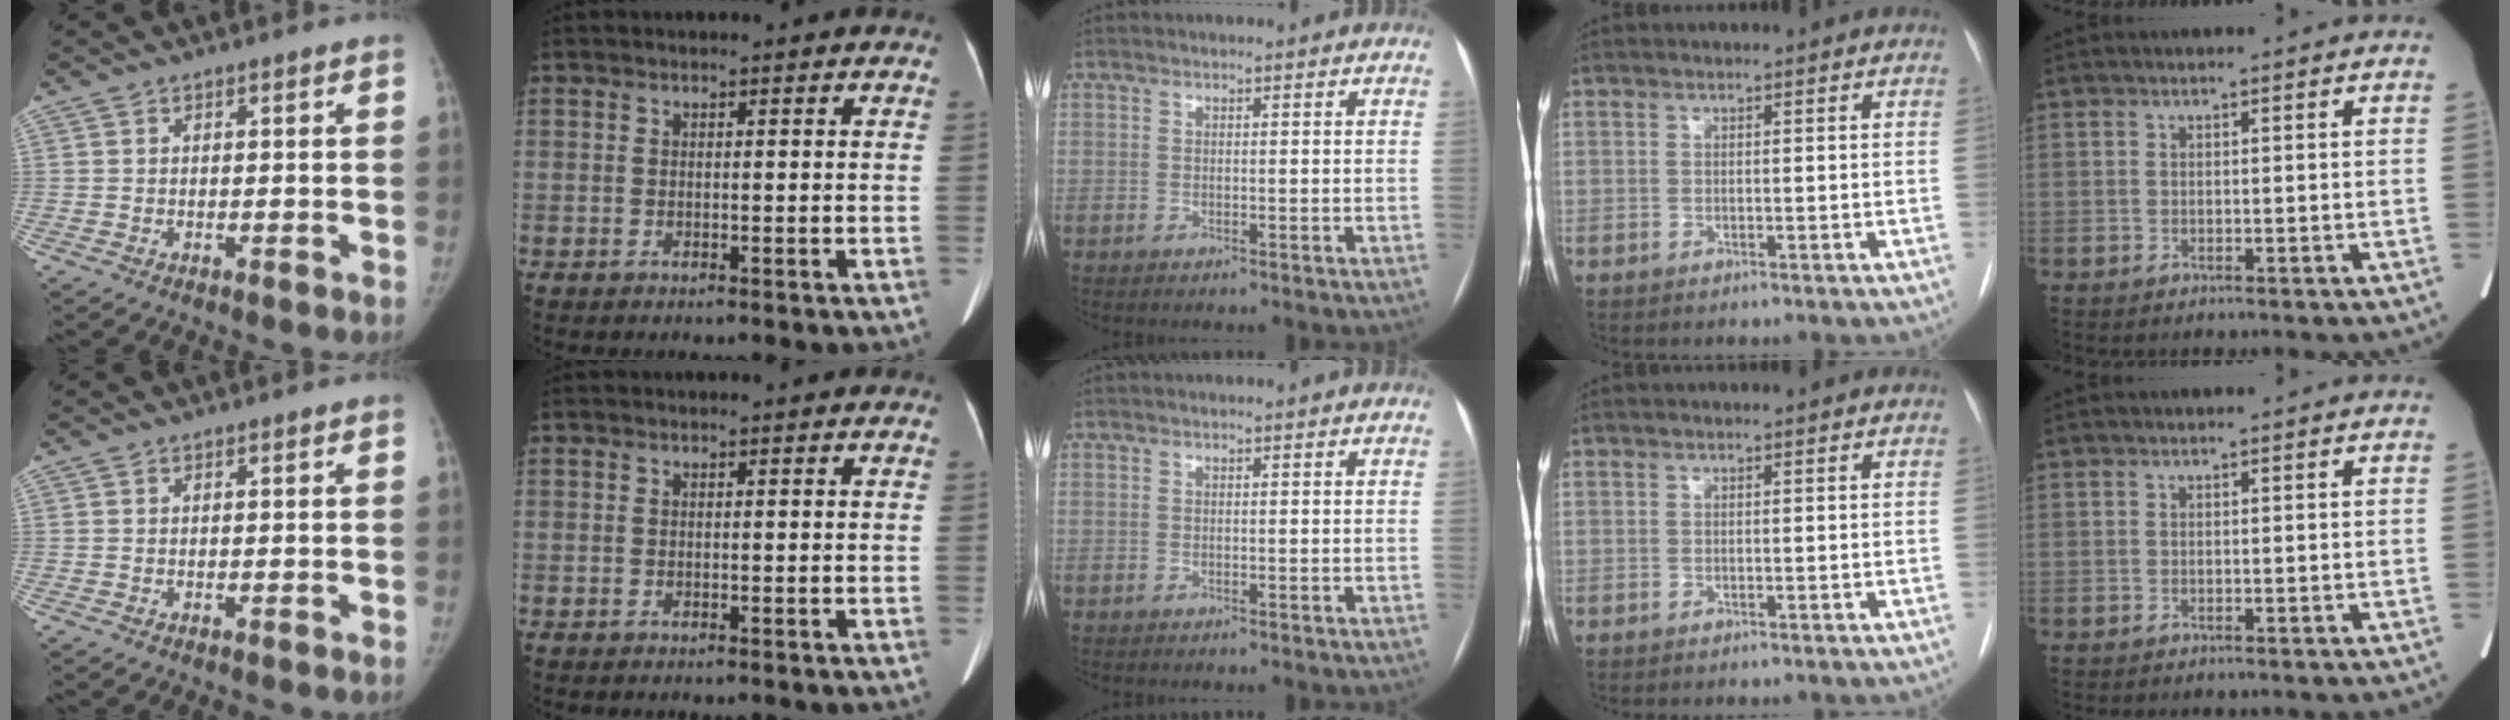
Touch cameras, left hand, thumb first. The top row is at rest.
{}